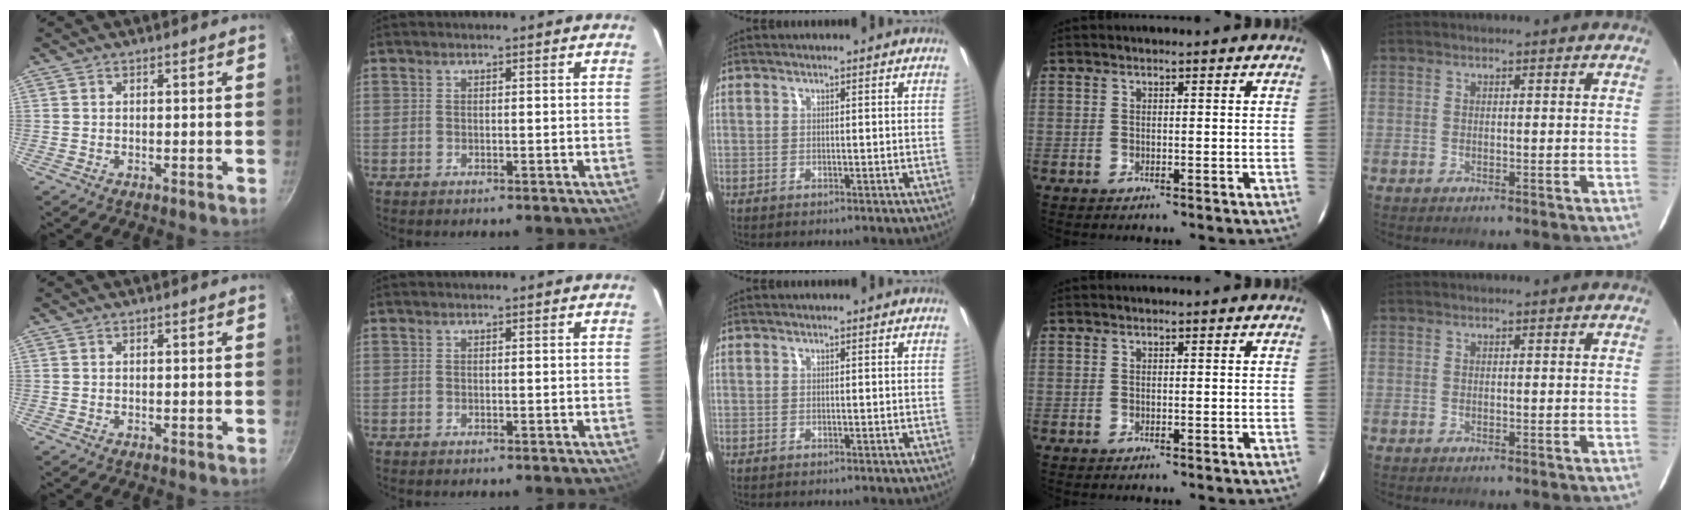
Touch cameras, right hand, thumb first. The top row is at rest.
{}